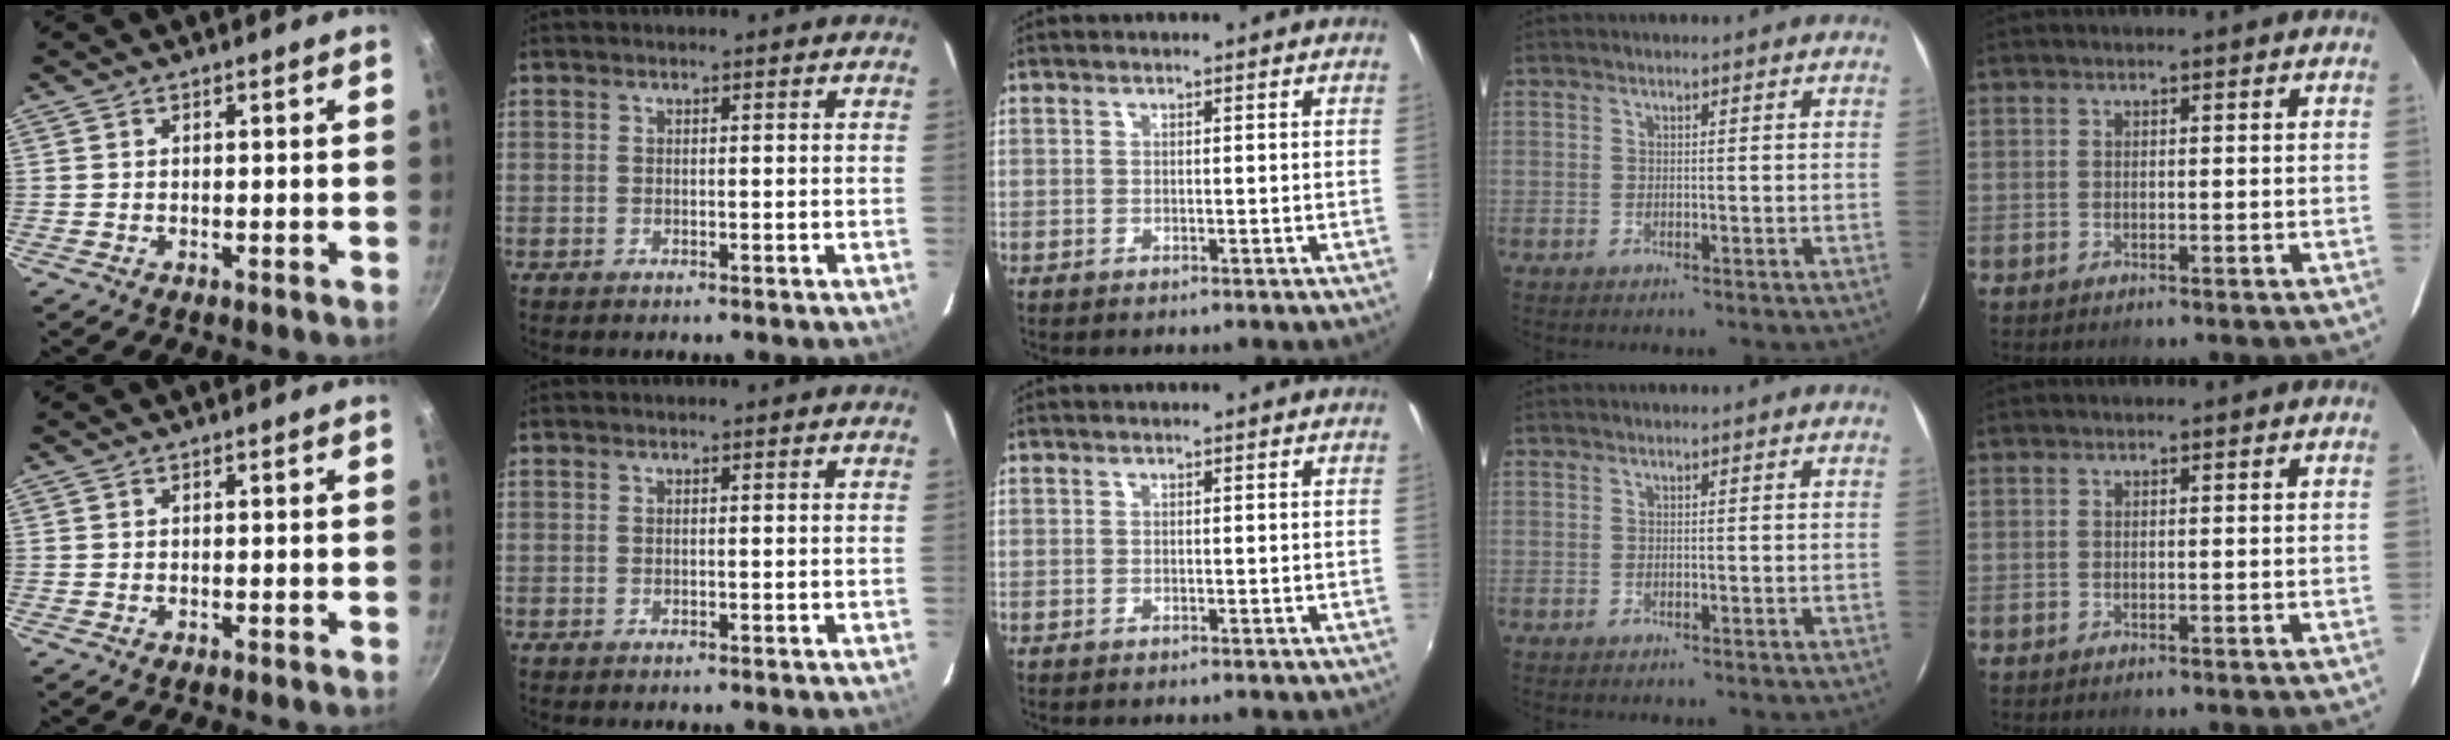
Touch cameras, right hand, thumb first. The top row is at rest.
{}